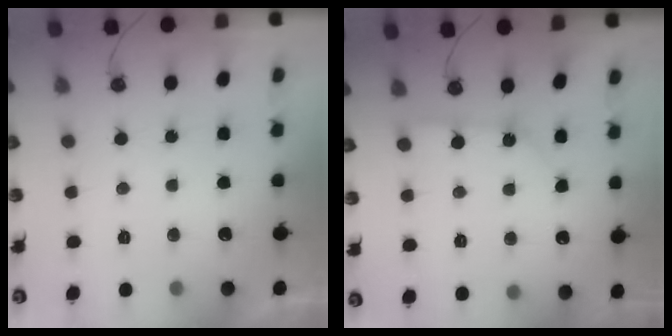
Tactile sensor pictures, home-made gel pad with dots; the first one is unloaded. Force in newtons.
{"total": 2.6, "press": 2.6, "slide": 0.0}